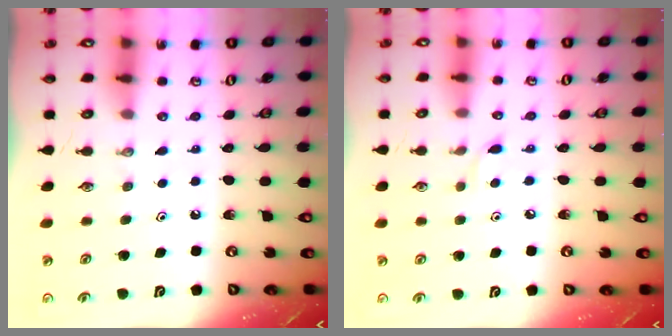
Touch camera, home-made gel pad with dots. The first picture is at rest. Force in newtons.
{"total": 4.7, "press": 4.6, "slide": 0.6}